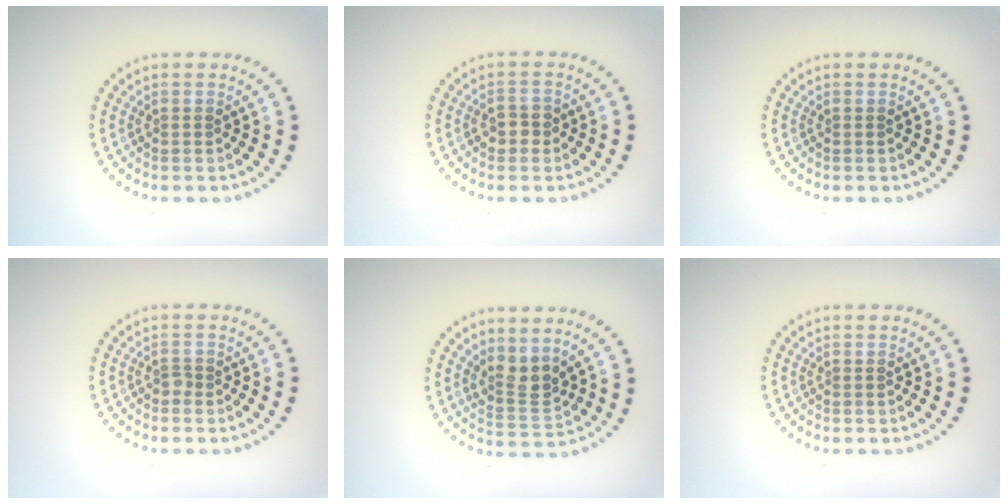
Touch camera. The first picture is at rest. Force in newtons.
{"total": 1.6, "press": 1.6, "slide": 0.2}
{"total": 0.0}
{"total": 0.8, "press": 0.5, "slide": 0.6}
{"total": 2.6, "press": 2.0, "slide": 1.7}
{"total": 0.0}